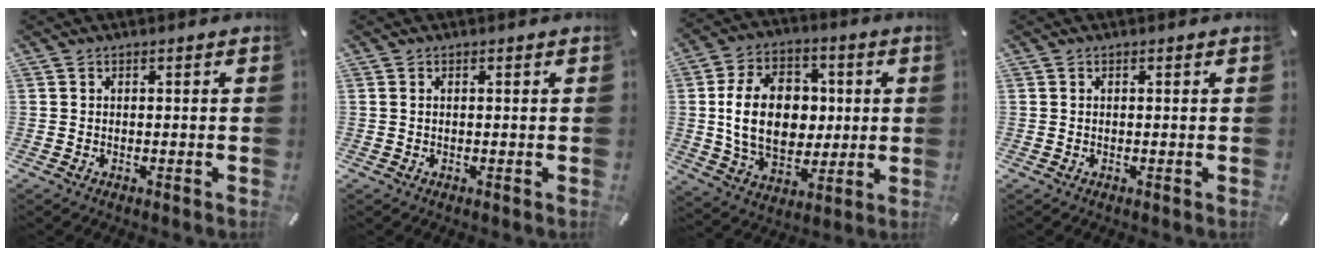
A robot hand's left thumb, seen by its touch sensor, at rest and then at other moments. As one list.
[{"total": 0.6, "force": [0.1, 0.1, 0.6], "torque": [-0.011, 0.000, 0.001]}, {"total": 18.2, "force": [1.2, 13.5, 12.2], "torque": [-0.238, 0.012, 0.022]}, {"total": 0.0}]